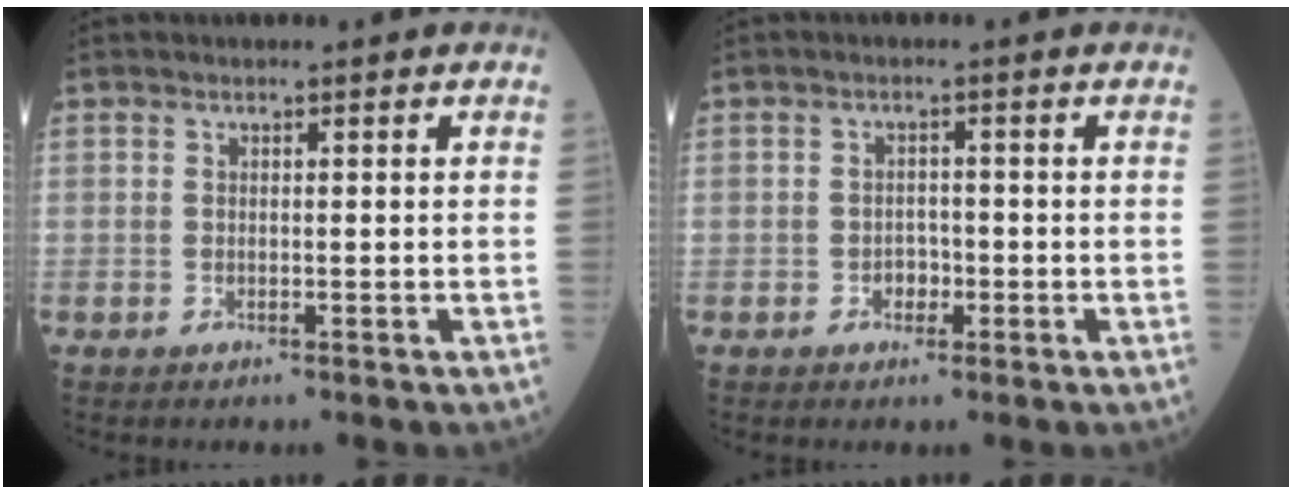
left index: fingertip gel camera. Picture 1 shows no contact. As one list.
[{"total": 1.7, "force": [-0.8, 1.2, 0.9], "torque": [-0.009, 0.005, -0.011]}]